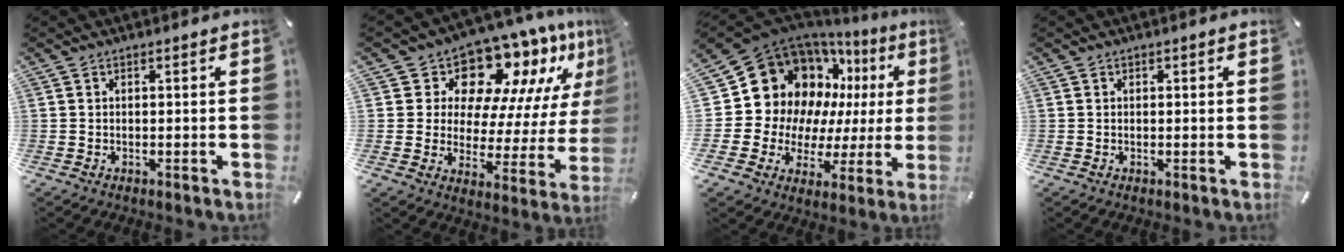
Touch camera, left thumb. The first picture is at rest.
{"total": 11.7, "force": [9.6, 6.1, 2.8], "torque": [-0.044, -0.105, 0.160]}
{"total": 18.6, "force": [8.0, 14.9, 7.7], "torque": [-0.120, -0.075, 0.175]}
{"total": 0.0}